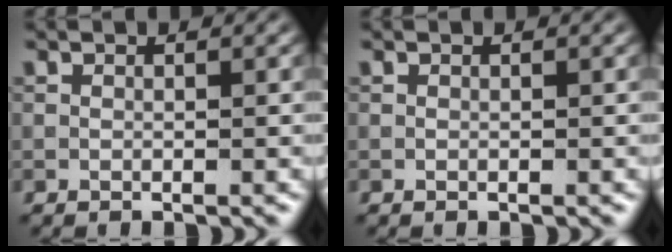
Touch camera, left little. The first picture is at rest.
{"total": 0.0}